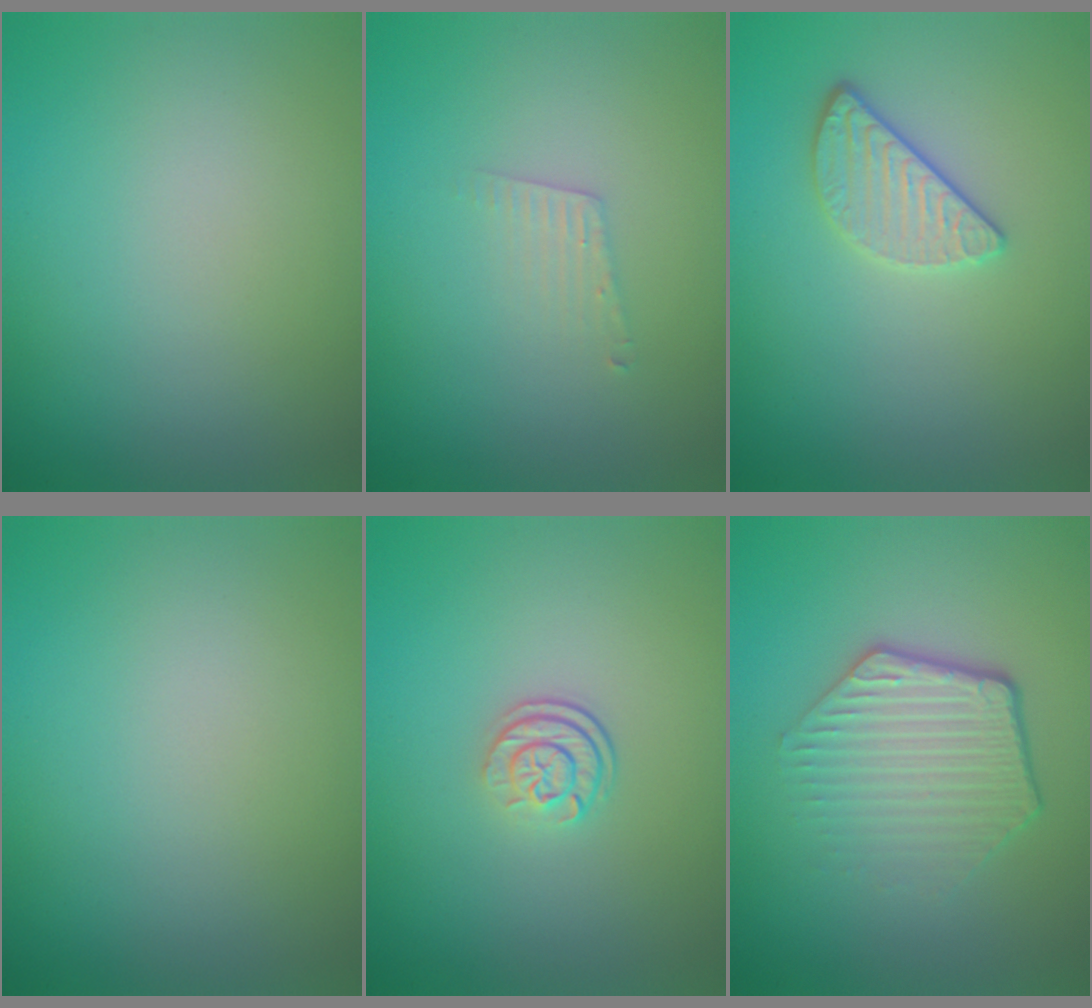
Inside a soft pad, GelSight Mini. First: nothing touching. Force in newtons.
{"total": 1.3, "press": 1.3, "slide": 0.1}
{"total": 2.4, "press": 2.1, "slide": 1.1}
{"total": 0.0}
{"total": 2.3, "press": 1.7, "slide": 1.7}
{"total": 4.5, "press": 3.2, "slide": 3.1}